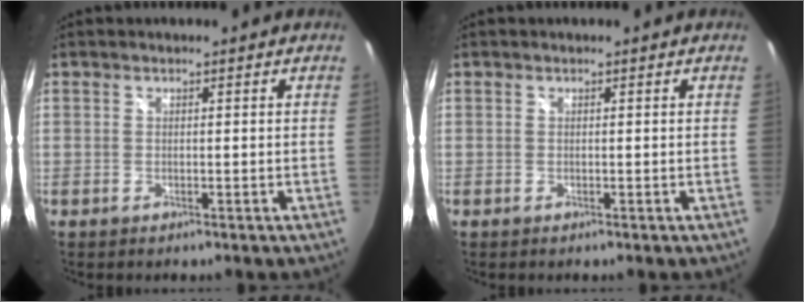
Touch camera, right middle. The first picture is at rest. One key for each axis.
{"total": 0.0}